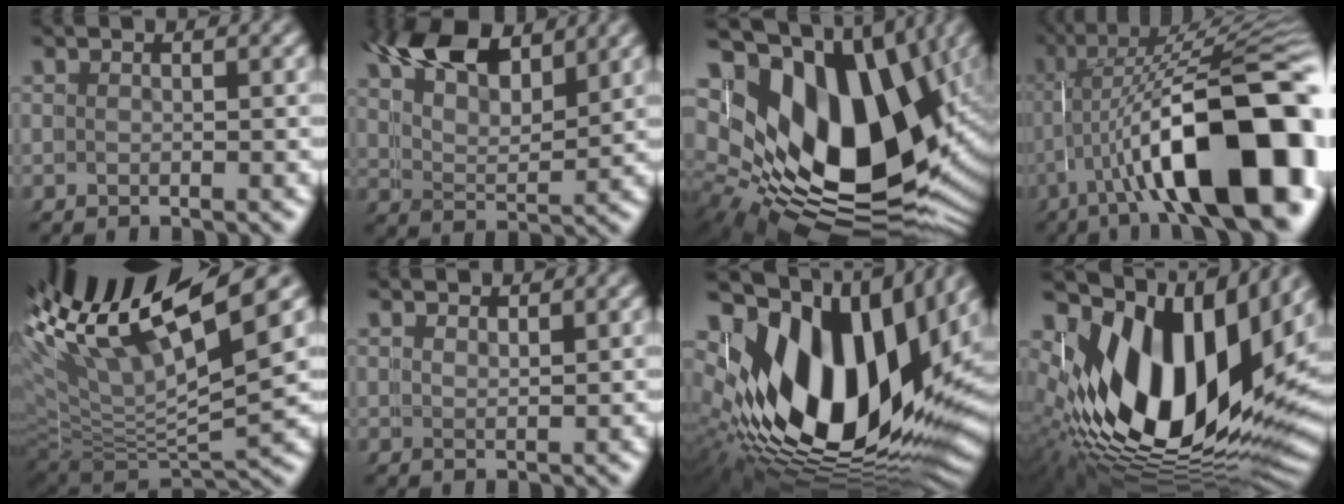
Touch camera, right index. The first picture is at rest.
{"total": 8.5, "force": [5.9, 4.2, 4.5], "torque": [-0.109, -0.009, 0.094]}
{"total": 22.8, "force": [1.0, 15.2, 16.9], "torque": [-0.307, -0.051, 0.032]}
{"total": 17.7, "force": [-3.2, 6.9, 15.9], "torque": [-0.247, -0.024, -0.036]}
{"total": 16.2, "force": [4.5, 10.4, 11.6], "torque": [-0.218, -0.013, 0.073]}
{"total": 2.0, "force": [1.8, -0.2, -0.8], "torque": [0.011, -0.015, 0.038]}
{"total": 21.9, "force": [1.9, 13.1, 17.5], "torque": [-0.310, -0.031, 0.047]}
{"total": 19.5, "force": [1.3, 11.5, 15.8], "torque": [-0.285, -0.036, 0.041]}